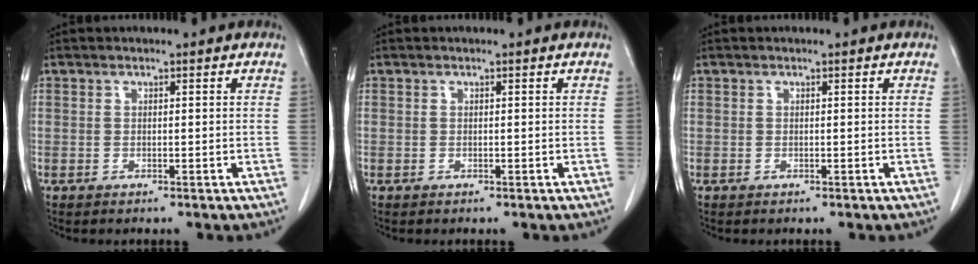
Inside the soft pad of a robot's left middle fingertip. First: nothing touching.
{"total": 0.0}
{"total": 0.0}